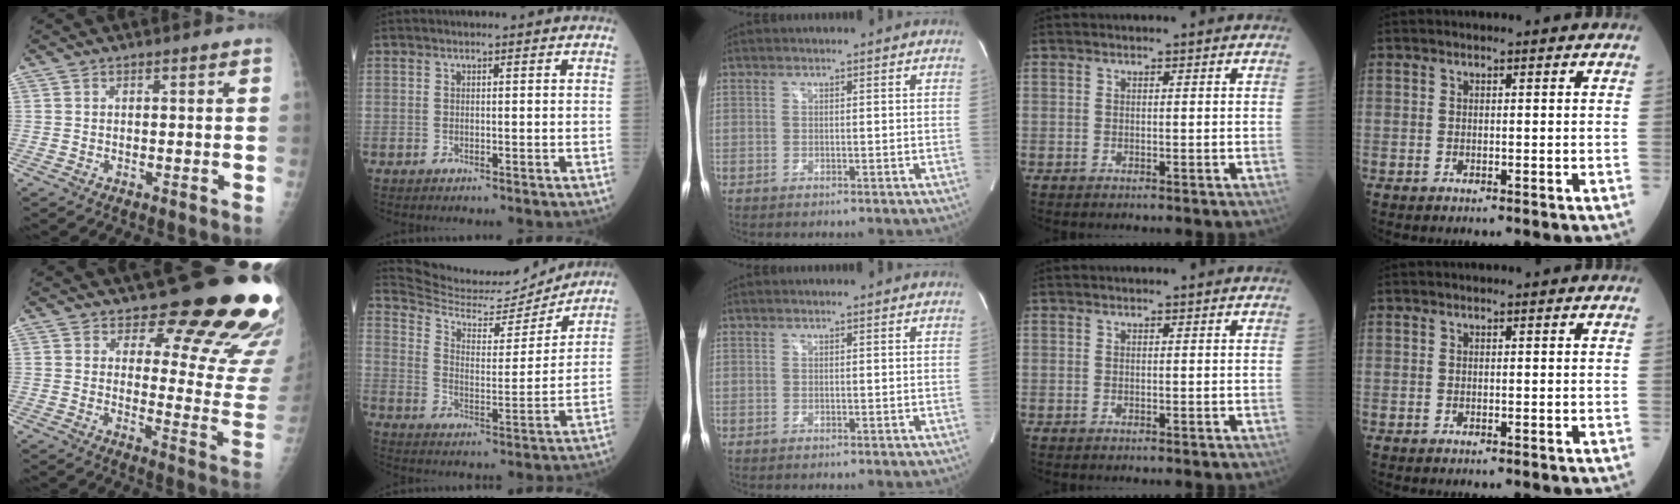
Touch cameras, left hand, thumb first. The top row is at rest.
{"thumb": {"total": 19.9, "force": [16.2, 6.1, 9.7], "torque": [-0.071, -0.130, 0.187]}, "index": {"total": 15.6, "force": [15.3, 1.5, 2.5], "torque": [-0.053, -0.015, 0.235]}}